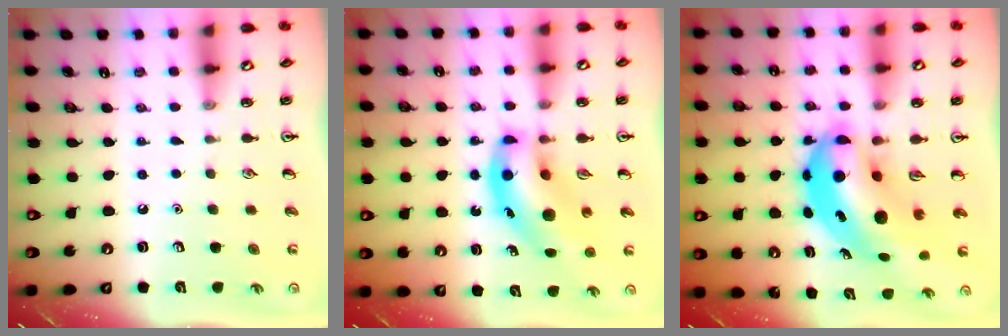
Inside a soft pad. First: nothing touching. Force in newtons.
{"total": 13.6, "press": 13.2, "slide": 3.6}
{"total": 11.7, "press": 11.3, "slide": 3.2}